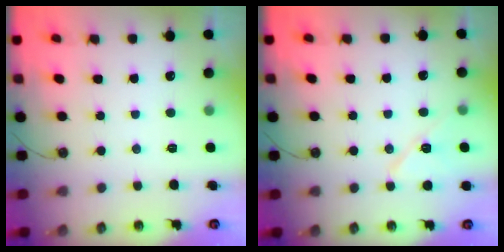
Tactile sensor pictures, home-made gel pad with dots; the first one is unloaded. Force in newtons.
{"total": 8.7, "press": 8.6, "slide": 1.0}